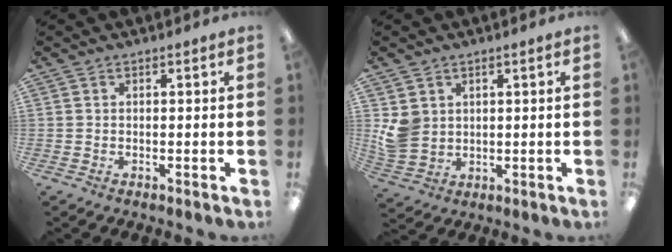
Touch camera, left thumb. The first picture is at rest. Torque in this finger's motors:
{"motor_torque": [-0.07, 0.31, 0.38, -0.39, 0.03]}